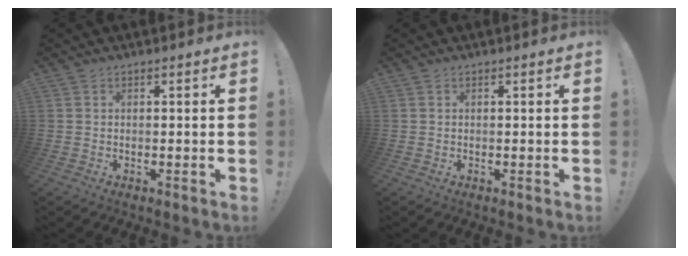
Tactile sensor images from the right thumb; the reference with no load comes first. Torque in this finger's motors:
{"motor_torque": [-0.01, 0.00, 0.07, -0.07, 0.01]}